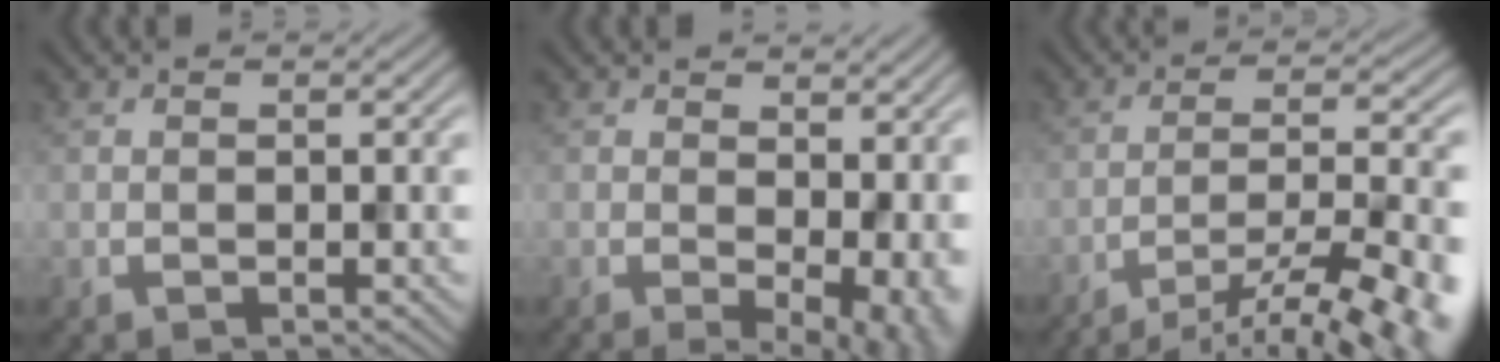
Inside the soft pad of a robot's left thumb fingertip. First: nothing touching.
{"total": 5.5, "force": [0.7, 2.7, 4.7], "torque": [-0.052, -0.008, 0.035]}
{"total": 13.3, "force": [-10.5, 2.6, 7.7], "torque": [-0.091, 0.001, -0.140]}